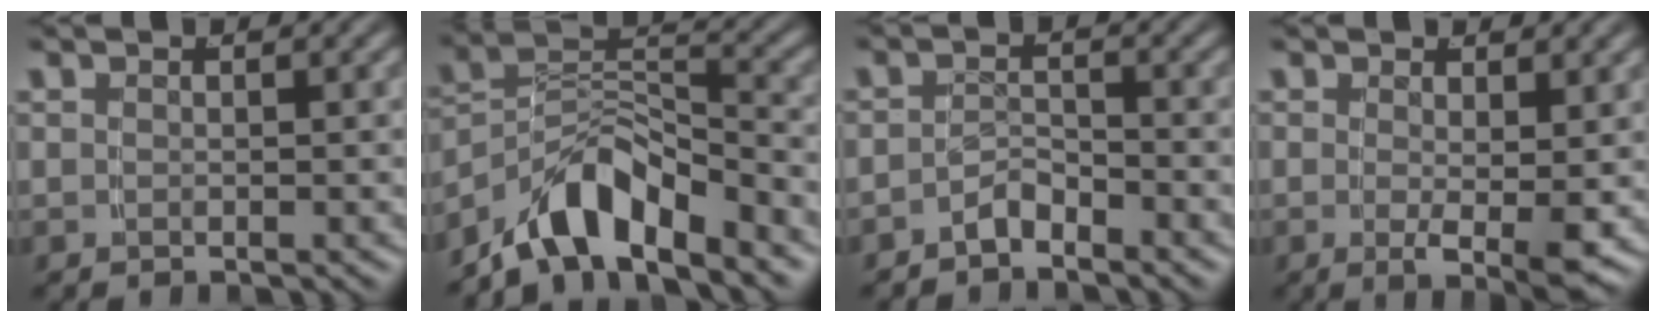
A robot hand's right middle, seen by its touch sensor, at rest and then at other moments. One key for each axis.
{"total": 7.8, "fx": -4.5, "fy": 3.9, "fz": 5.0, "tx": -0.086, "ty": -0.018, "tz": -0.068}
{"total": 2.5, "fx": -2.4, "fy": 0.5, "fz": 0.5, "tx": -0.006, "ty": -0.007, "tz": -0.040}
{"total": 3.4, "fx": -0.8, "fy": 0.3, "fz": 3.3, "tx": -0.051, "ty": -0.026, "tz": -0.002}